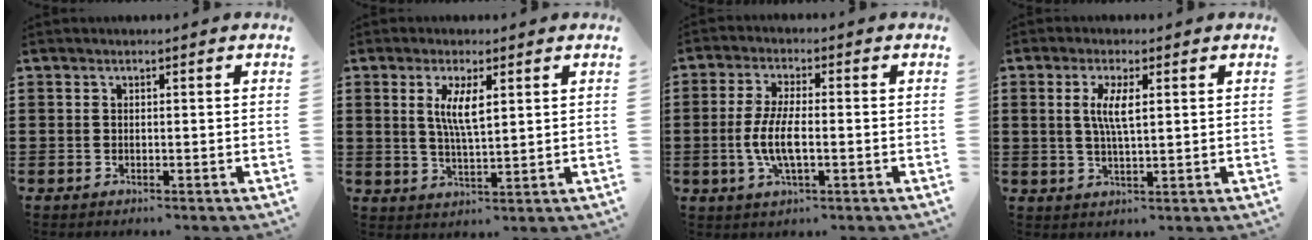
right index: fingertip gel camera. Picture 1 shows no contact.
{"total": 5.4, "force": [1.7, 1.4, 4.9], "torque": [-0.102, 0.004, 0.028]}
{"total": 6.3, "force": [-1.4, 1.9, 5.8], "torque": [-0.128, -0.006, -0.033]}
{"total": 4.5, "force": [1.0, 1.0, 4.3], "torque": [-0.086, 0.004, 0.014]}